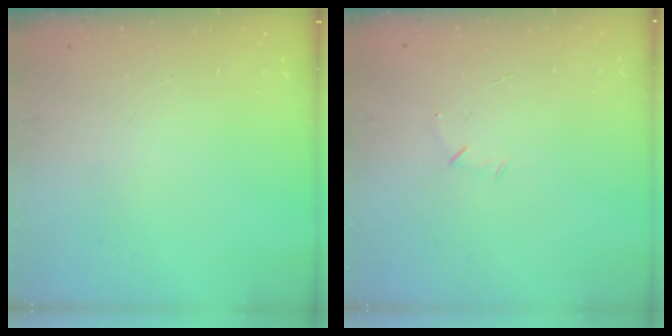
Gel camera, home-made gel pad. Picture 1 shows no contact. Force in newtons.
{"total": 3.3, "press": 3.1, "slide": 0.9}